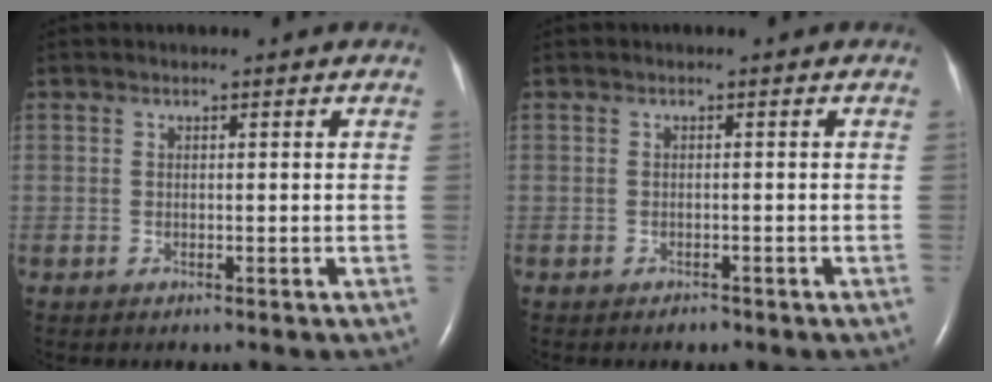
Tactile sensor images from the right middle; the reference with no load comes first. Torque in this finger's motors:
{"motor_torque": [0.16, -0.12, -0.04, -0.01]}